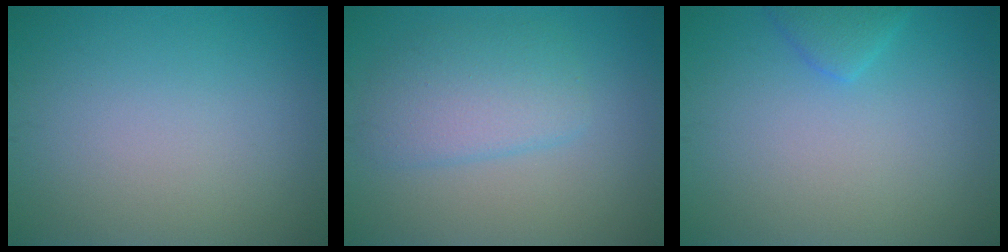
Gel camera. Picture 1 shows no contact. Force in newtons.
{"total": 3.9, "press": 3.9, "slide": 0.1}
{"total": 1.7, "press": 1.7, "slide": 0.2}